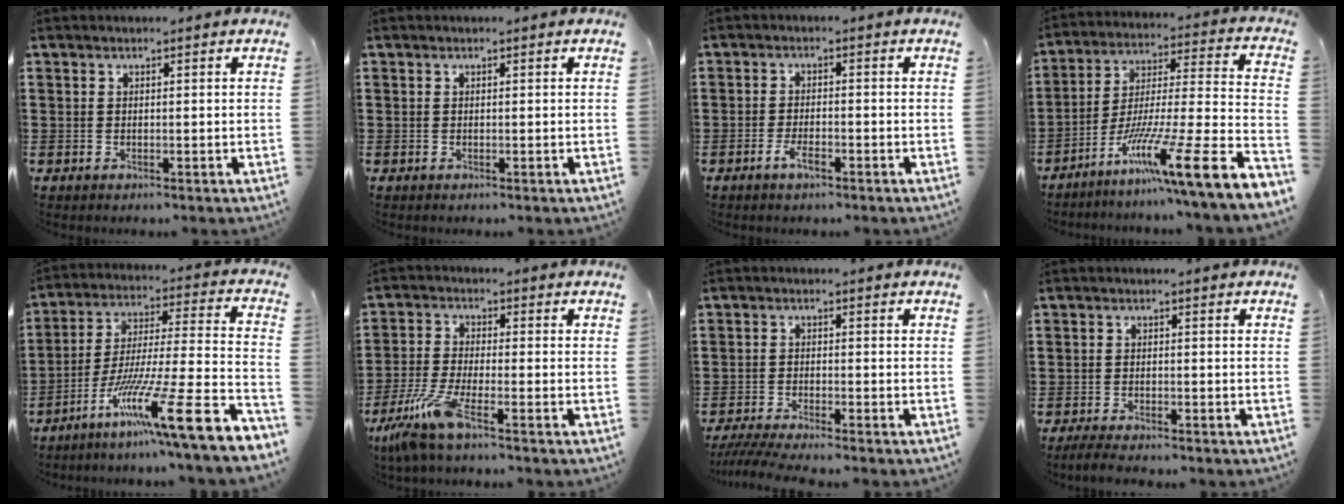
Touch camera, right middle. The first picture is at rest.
{"total": 0.0}
{"total": 2.9, "force": [-1.6, 0.9, 2.3], "torque": [-0.046, -0.001, -0.031]}
{"total": 12.7, "force": [-7.5, -0.2, 10.3], "torque": [-0.164, -0.023, -0.144]}
{"total": 14.6, "force": [-9.0, 0.2, 11.5], "torque": [-0.188, -0.013, -0.170]}
{"total": 6.8, "force": [-4.5, 0.9, 5.0], "torque": [-0.123, -0.018, -0.089]}
{"total": 2.9, "force": [-2.6, -0.2, 1.3], "torque": [-0.035, -0.010, -0.055]}
{"total": 1.8, "force": [-1.7, 0.1, 0.7], "torque": [-0.012, 0.001, -0.033]}